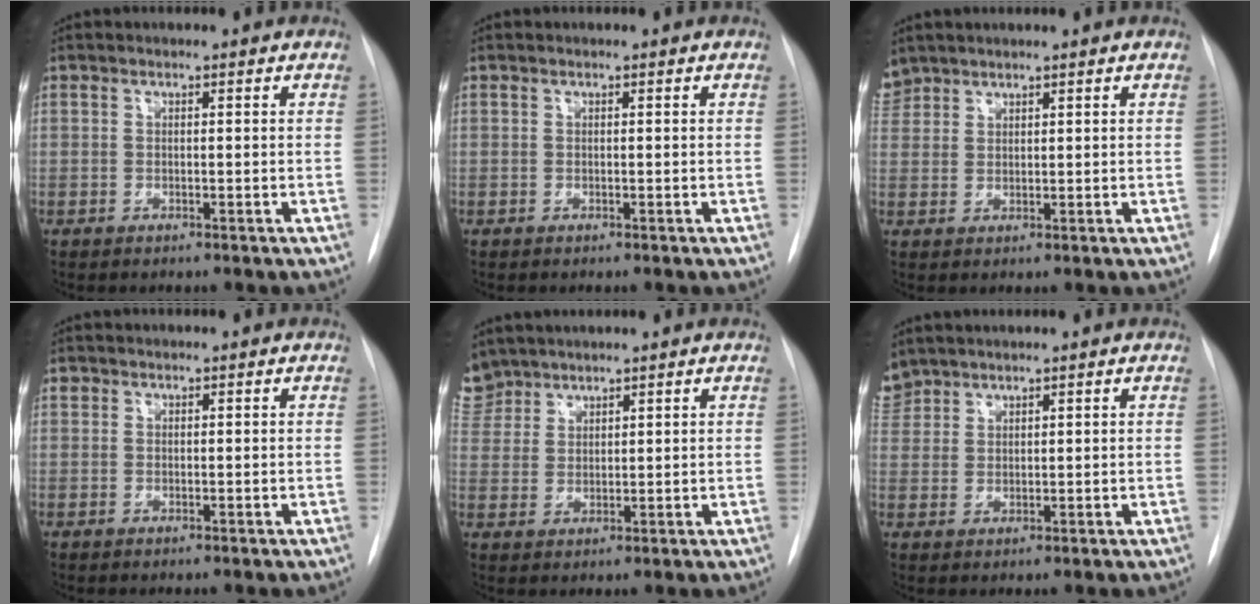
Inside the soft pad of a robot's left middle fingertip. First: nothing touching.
{"total": 0.0}
{"total": 3.9, "force": [3.4, 1.9, 0.1], "torque": [-0.003, 0.013, 0.074]}
{"total": 0.6, "force": [0.3, 0.5, 0.1], "torque": [0.001, 0.006, 0.005]}
{"total": 6.3, "force": [5.4, 3.2, 0.2], "torque": [-0.005, 0.008, 0.115]}
{"total": 4.3, "force": [3.8, 2.1, 0.1], "torque": [-0.006, 0.013, 0.083]}